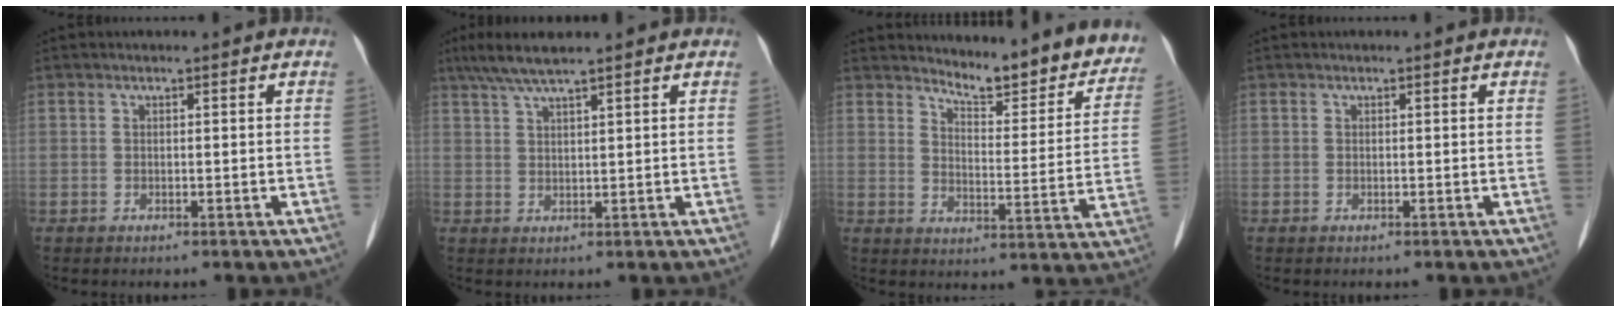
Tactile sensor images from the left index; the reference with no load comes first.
{"total": 5.5, "force": [4.2, -0.1, 3.4], "torque": [-0.071, 0.026, 0.081]}
{"total": 14.7, "force": [13.7, 3.2, 4.3], "torque": [-0.039, -0.043, 0.161]}
{"total": 0.0}